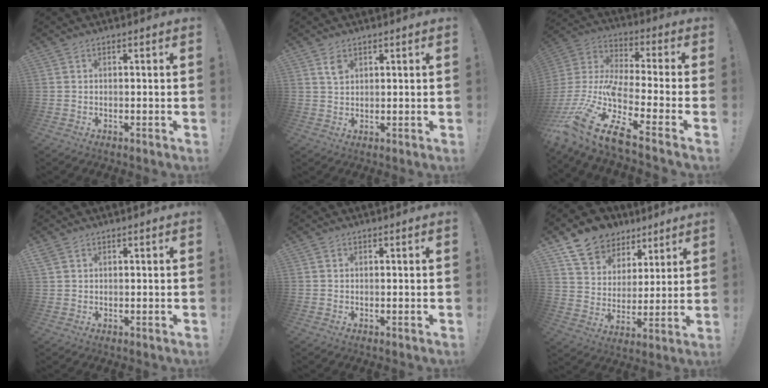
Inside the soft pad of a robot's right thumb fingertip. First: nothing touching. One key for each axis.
{"total": 3.0, "fx": 1.6, "fy": 1.7, "fz": 1.8, "tx": -0.022, "ty": -0.008, "tz": 0.027}
{"total": 14.2, "fx": -8.9, "fy": 4.2, "fz": 10.2, "tx": -0.211, "ty": 0.010, "tz": -0.155}
{"total": 1.7, "fx": 1.1, "fy": 1.0, "fz": 0.9, "tx": -0.018, "ty": 0.001, "tz": 0.020}
{"total": 0.5, "fx": 0.2, "fy": 0.4, "fz": 0.2, "tx": -0.003, "ty": 0.002, "tz": 0.004}
{"total": 12.2, "fx": 8.2, "fy": 8.4, "fz": 3.3, "tx": -0.060, "ty": -0.052, "tz": 0.159}